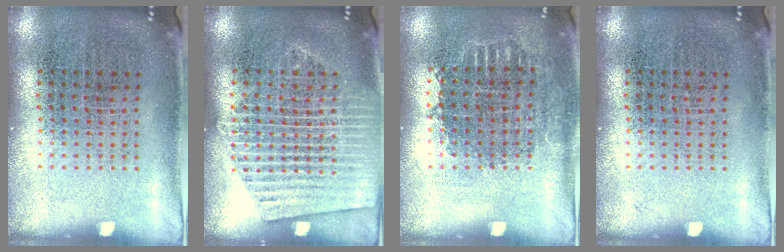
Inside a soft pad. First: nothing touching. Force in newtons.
{"total": 1.8, "press": 1.8, "slide": 0.3}
{"total": 0.8, "press": 0.7, "slide": 0.3}
{"total": 0.0}